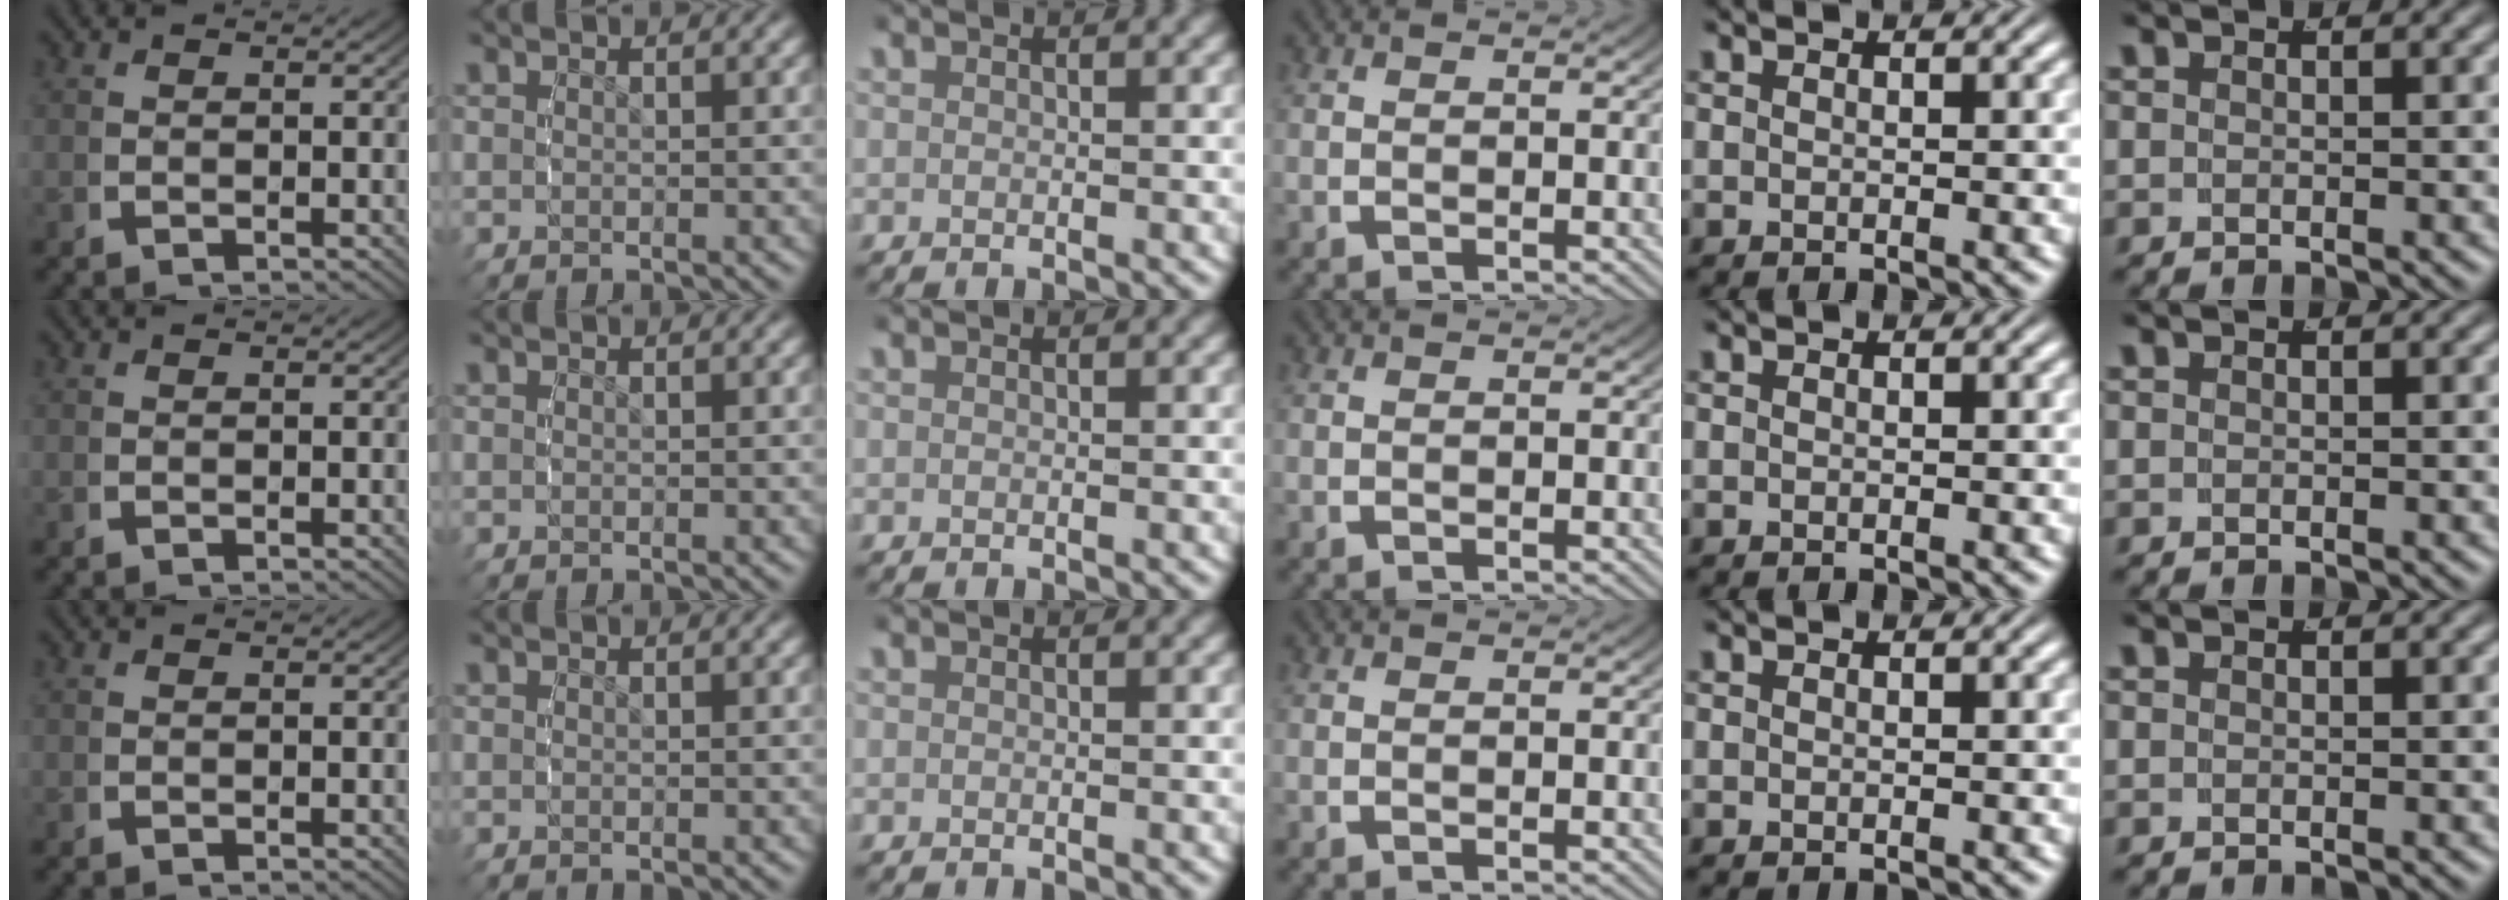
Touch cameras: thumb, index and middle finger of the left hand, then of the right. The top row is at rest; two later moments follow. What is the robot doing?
{"motion": "reach", "object": "bottle cap"}